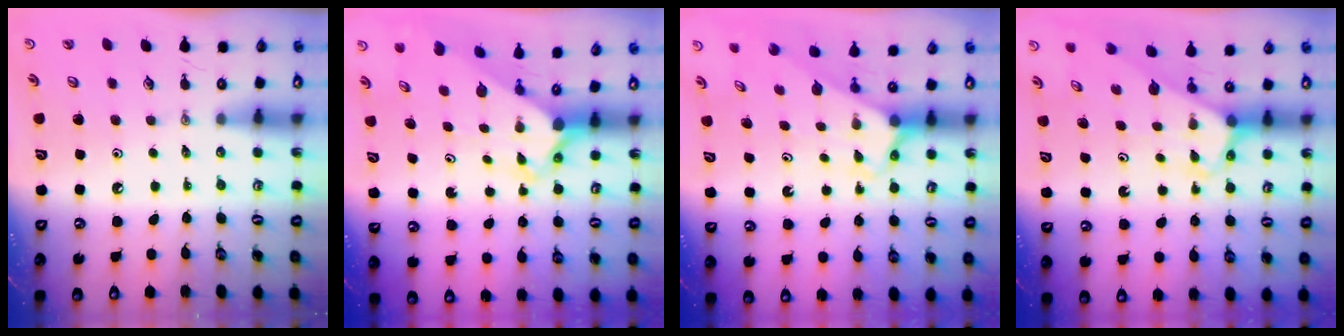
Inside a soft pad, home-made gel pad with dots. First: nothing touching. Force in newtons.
{"total": 2.8, "press": 2.8, "slide": 0.1}
{"total": 2.6, "press": 2.6, "slide": 0.2}
{"total": 3.1, "press": 3.1, "slide": 0.2}